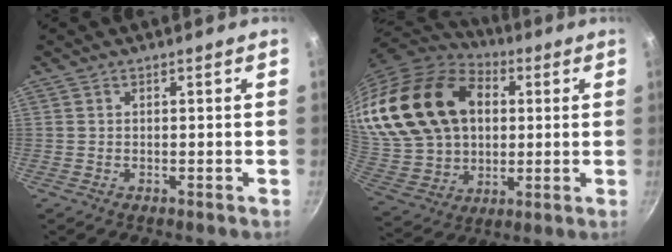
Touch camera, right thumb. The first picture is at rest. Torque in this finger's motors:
{"motor_torque": [1.82, 2.70, 1.67, 1.10, 0.53]}